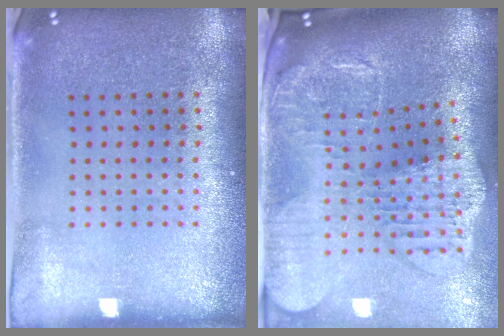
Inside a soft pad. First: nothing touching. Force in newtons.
{"total": 3.4, "press": 2.7, "slide": 2.0}